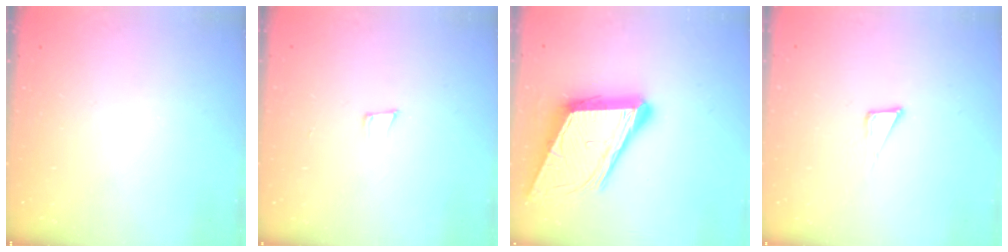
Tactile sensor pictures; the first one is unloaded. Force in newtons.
{"total": 5.9, "press": 5.2, "slide": 2.8}
{"total": 18.1, "press": 17.5, "slide": 4.3}
{"total": 4.3, "press": 4.3, "slide": 0.1}